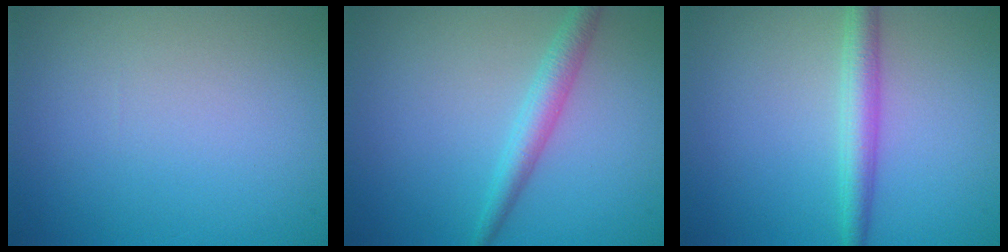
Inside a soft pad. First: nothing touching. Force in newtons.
{"total": 2.5, "press": 2.5, "slide": 0.1}
{"total": 3.0, "press": 3.0, "slide": 0.1}